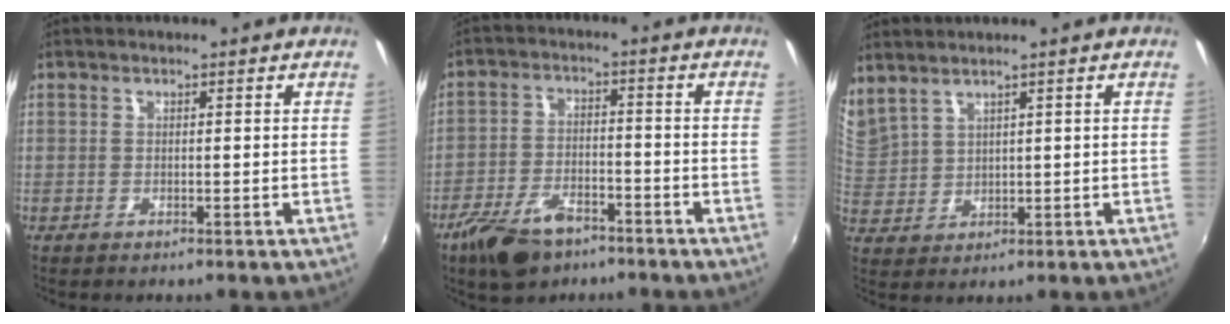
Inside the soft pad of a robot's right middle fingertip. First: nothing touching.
{"total": 10.1, "force": [-6.9, 4.8, 5.7], "torque": [-0.132, -0.008, -0.125]}
{"total": 7.7, "force": [6.1, 3.6, 2.9], "torque": [-0.068, 0.005, 0.138]}